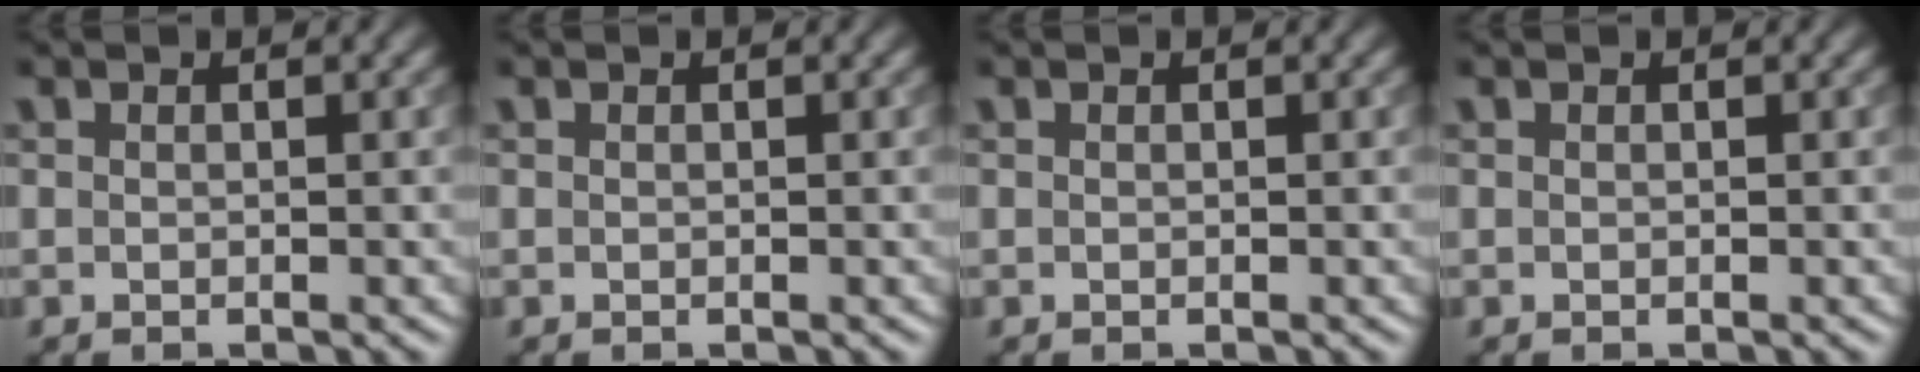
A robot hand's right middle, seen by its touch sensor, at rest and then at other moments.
{"total": 0.0}
{"total": 0.0}
{"total": 0.0}